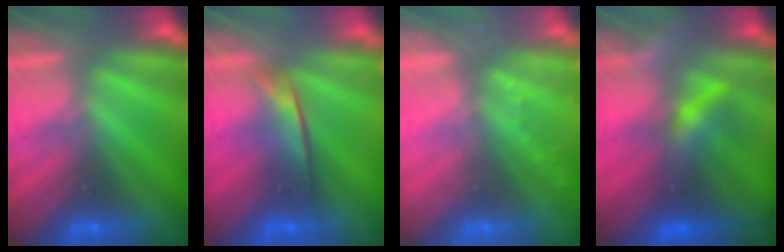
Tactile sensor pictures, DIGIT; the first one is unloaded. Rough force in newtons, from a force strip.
{"total": 2.0}
{"total": 2.2}
{"total": 7.4}